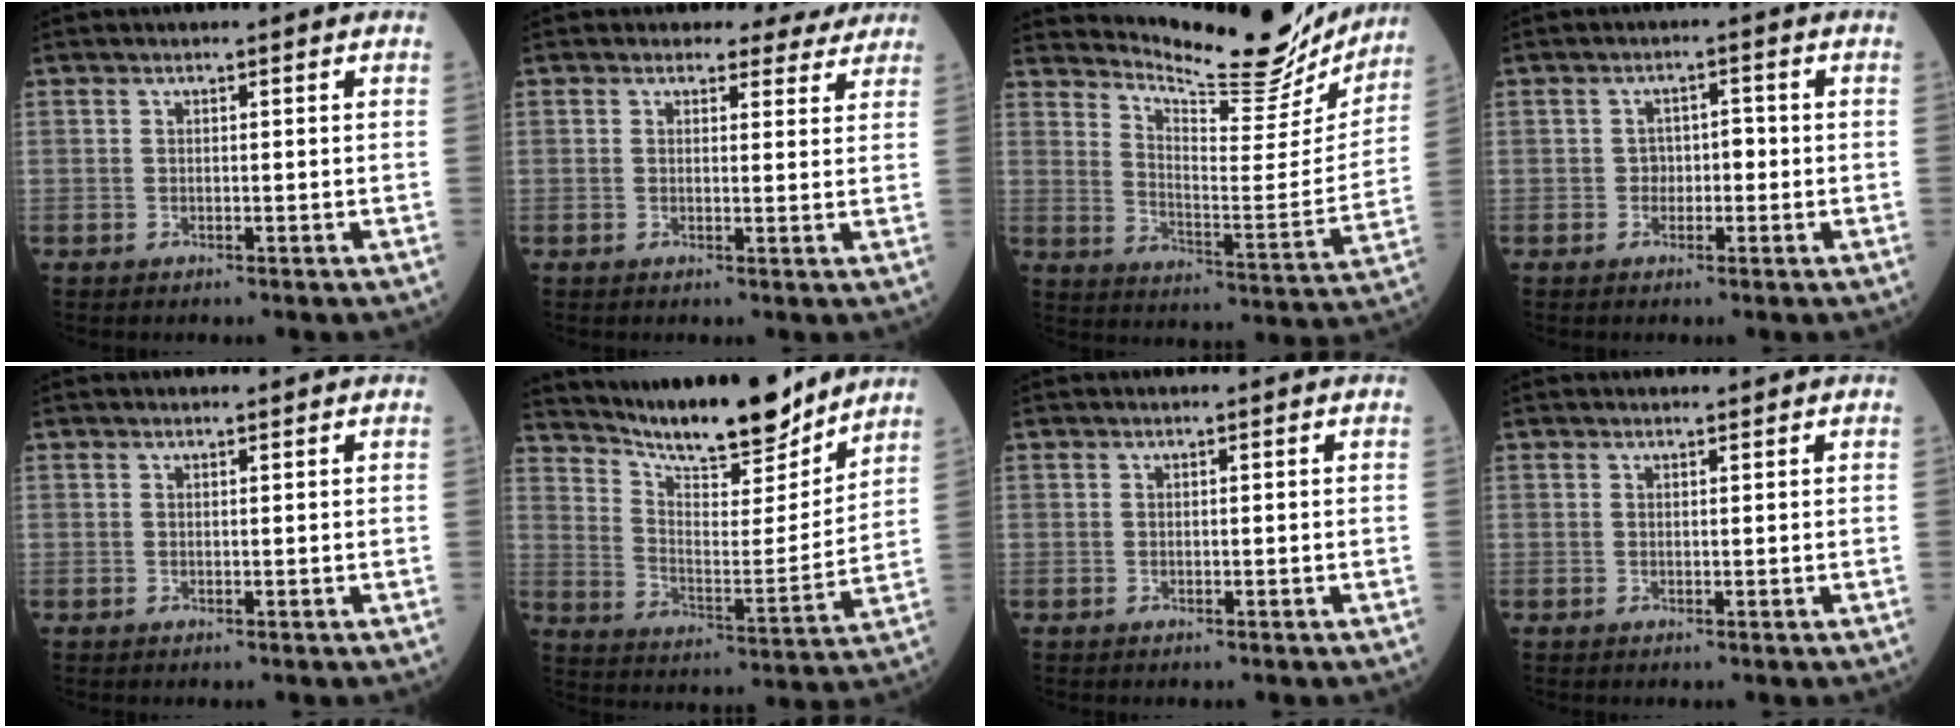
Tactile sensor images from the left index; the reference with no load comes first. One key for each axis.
{"total": 5.1, "fx": 4.6, "fy": 2.2, "fz": 0.2, "tx": 0.011, "ty": -0.001, "tz": 0.038}
{"total": 19.2, "fx": 18.0, "fy": 2.8, "fz": 5.8, "tx": -0.094, "ty": -0.060, "tz": 0.243}
{"total": 2.3, "fx": -0.5, "fy": 1.6, "fz": 1.6, "tx": -0.015, "ty": 0.010, "tz": -0.010}
{"total": 0.5, "fx": 0.5, "fy": 0.1, "fz": 0.1, "tx": -0.008, "ty": -0.001, "tz": 0.007}
{"total": 16.9, "fx": 15.4, "fy": 2.5, "fz": 6.5, "tx": -0.120, "ty": -0.017, "tz": 0.244}
{"total": 0.0}
{"total": 0.9, "fx": 0.9, "fy": 0.1, "fz": 0.1, "tx": -0.009, "ty": 0.000, "tz": 0.013}